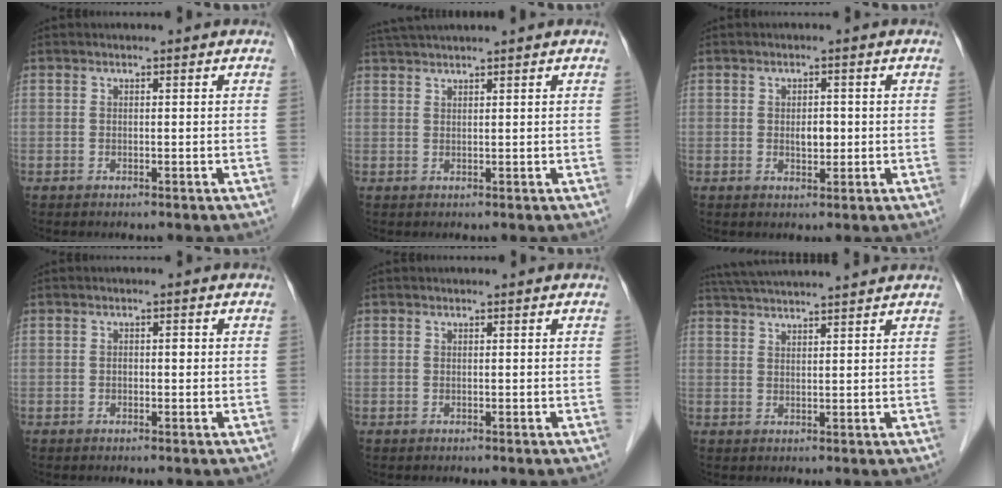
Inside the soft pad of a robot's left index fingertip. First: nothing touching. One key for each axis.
{"total": 4.2, "fx": 3.7, "fy": -0.9, "fz": 1.9, "tx": -0.032, "ty": 0.028, "tz": 0.072}
{"total": 2.3, "fx": -0.1, "fy": 1.3, "fz": 1.9, "tx": -0.031, "ty": 0.001, "tz": 0.001}
{"total": 1.1, "fx": -0.1, "fy": 0.6, "fz": 1.0, "tx": -0.013, "ty": 0.009, "tz": -0.002}
{"total": 0.0}
{"total": 11.1, "fx": 10.3, "fy": -0.6, "fz": 4.3, "tx": -0.079, "ty": 0.034, "tz": 0.153}